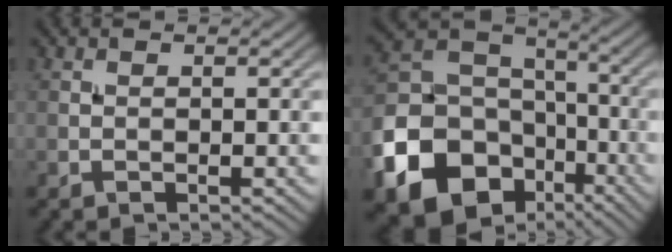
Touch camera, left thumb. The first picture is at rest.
{"total": 19.6, "force": [-9.2, 15.0, 8.7], "torque": [-0.231, -0.058, -0.167]}